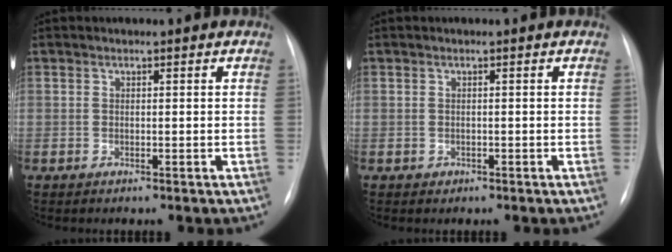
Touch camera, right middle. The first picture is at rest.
{"total": 0.6, "force": [-0.2, 0.5, 0.0], "torque": [-0.005, 0.002, -0.003]}